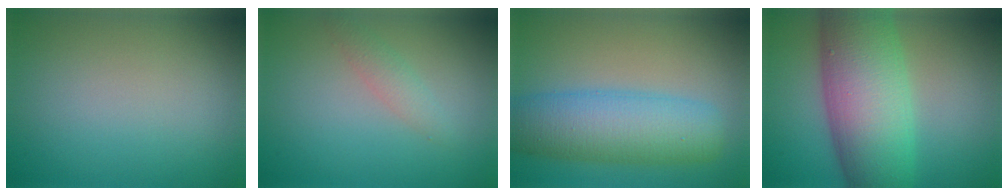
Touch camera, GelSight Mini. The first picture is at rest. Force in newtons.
{"total": 1.5, "press": 1.5, "slide": 0.0}
{"total": 8.0, "press": 8.0, "slide": 0.1}
{"total": 11.7, "press": 11.7, "slide": 0.3}